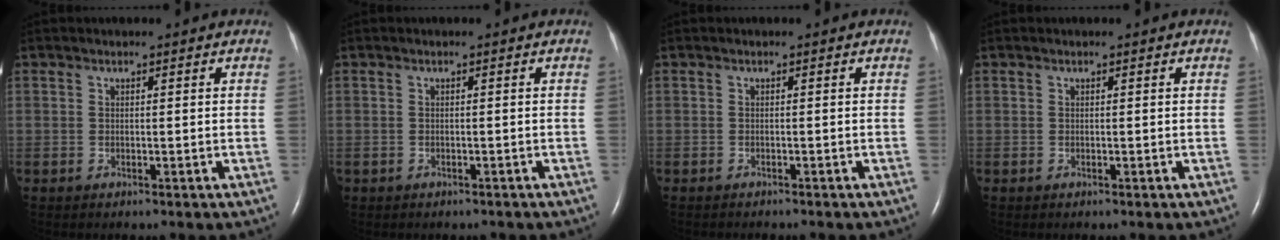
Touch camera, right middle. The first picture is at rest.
{"total": 1.1, "force": [-0.9, 0.6, 0.1], "torque": [-0.010, 0.001, -0.011]}
{"total": 2.7, "force": [-2.4, 0.4, 1.1], "torque": [-0.019, -0.004, -0.026]}
{"total": 0.0}